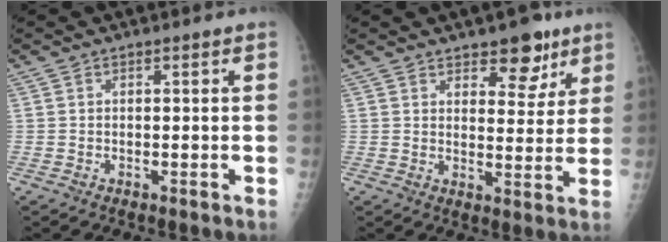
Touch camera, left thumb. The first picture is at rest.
{"total": 8.1, "force": [5.5, 4.0, 4.3], "torque": [-0.021, -0.031, 0.077]}